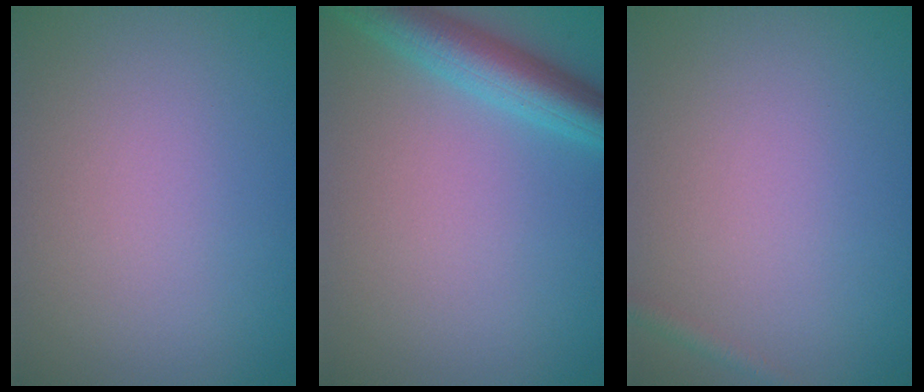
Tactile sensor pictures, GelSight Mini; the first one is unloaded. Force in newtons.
{"total": 4.8, "press": 4.8, "slide": 0.2}
{"total": 0.8, "press": 0.8, "slide": 0.1}